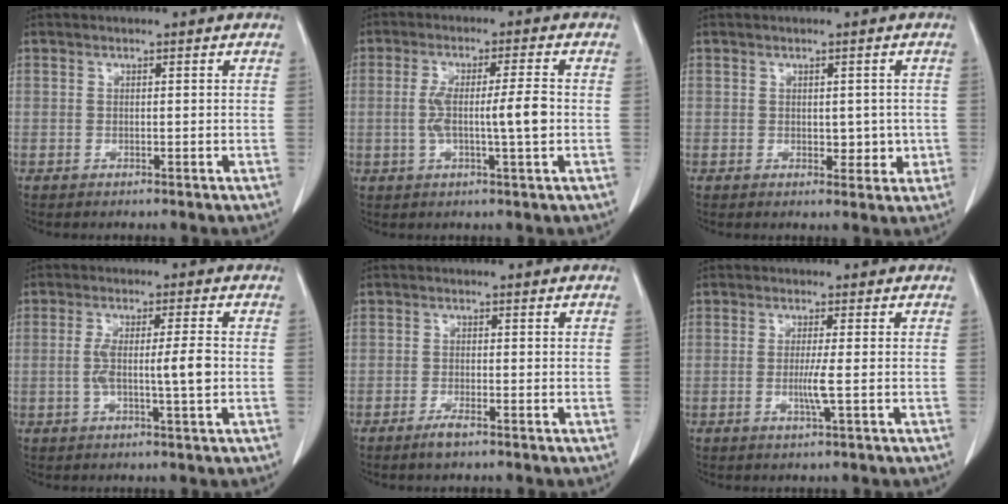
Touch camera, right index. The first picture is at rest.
{"total": 7.4, "force": [-0.7, 0.3, 7.3], "torque": [-0.137, 0.005, -0.011]}
{"total": 3.3, "force": [-0.2, 2.0, 2.6], "torque": [-0.026, -0.001, 0.004]}
{"total": 6.3, "force": [-0.6, 0.2, 6.2], "torque": [-0.116, 0.002, -0.010]}
{"total": 2.2, "force": [-1.6, 0.2, 1.5], "torque": [-0.034, -0.002, -0.031]}
{"total": 3.0, "force": [-0.5, -0.6, 2.9], "torque": [-0.059, -0.007, -0.010]}